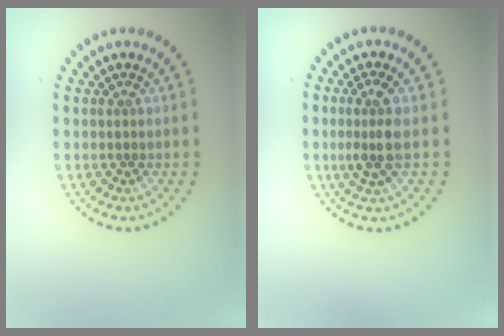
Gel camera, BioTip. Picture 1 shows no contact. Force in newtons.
{"total": 2.7, "press": 2.4, "slide": 1.2}